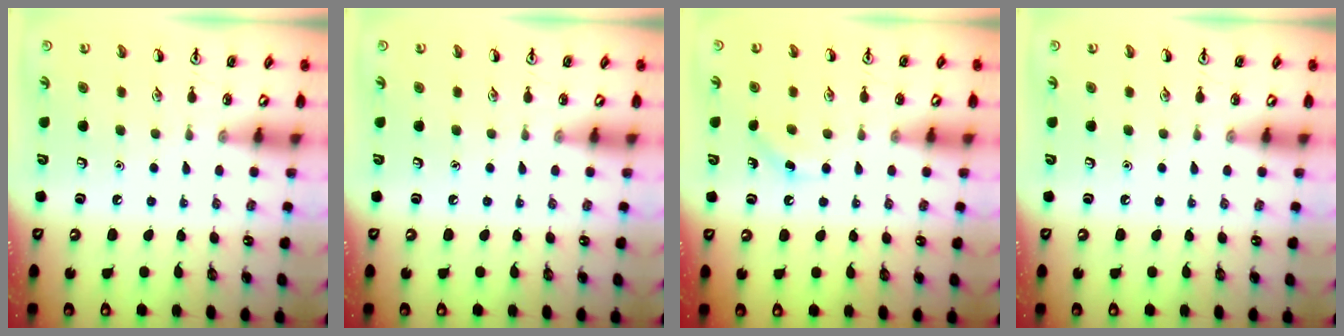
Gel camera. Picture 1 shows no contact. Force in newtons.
{"total": 0.0}
{"total": 2.8, "press": 2.6, "slide": 0.9}
{"total": 0.0}